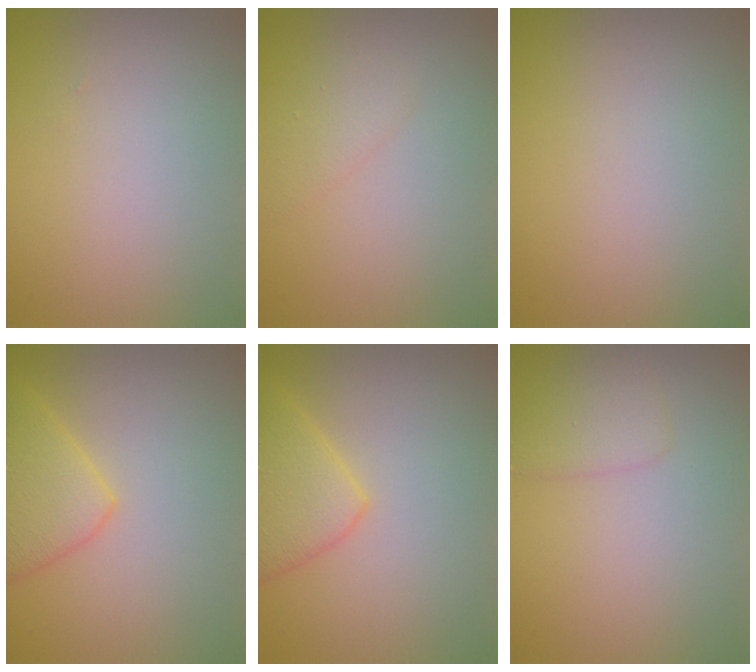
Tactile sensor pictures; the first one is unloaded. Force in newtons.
{"total": 1.4, "press": 1.4, "slide": 0.1}
{"total": 0.0}
{"total": 4.4, "press": 4.4, "slide": 0.3}
{"total": 4.4, "press": 4.4, "slide": 0.3}
{"total": 1.7, "press": 1.7, "slide": 0.1}